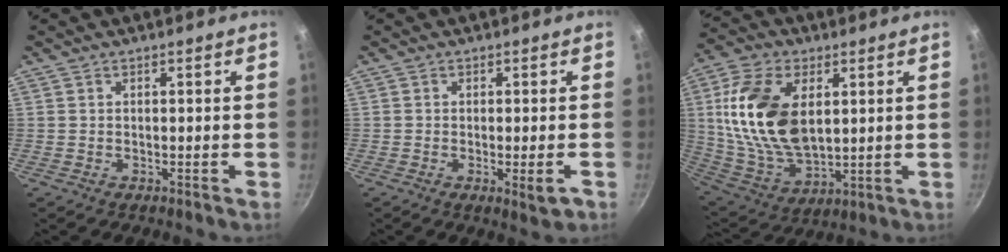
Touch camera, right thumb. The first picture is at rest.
{"total": 3.6, "force": [-1.2, 0.7, 3.3], "torque": [-0.051, -0.004, -0.019]}
{"total": 19.8, "force": [4.1, 11.8, 15.4], "torque": [-0.284, -0.016, 0.090]}